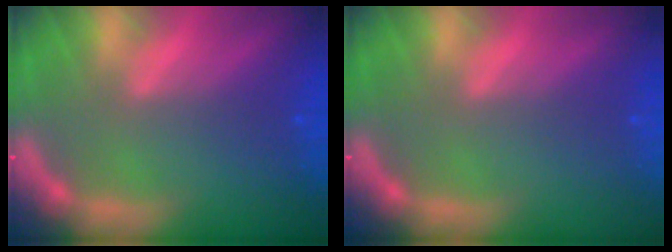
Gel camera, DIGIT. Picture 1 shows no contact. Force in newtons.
{"total": 0.0}